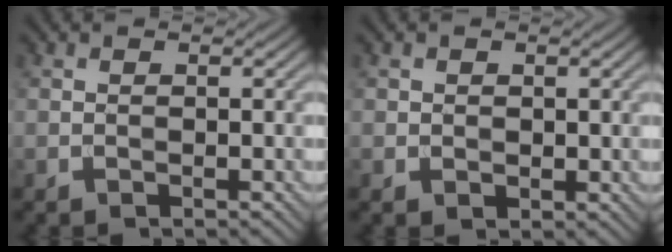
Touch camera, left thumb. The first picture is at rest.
{"total": 1.4, "force": [0.5, 1.3, 0.3], "torque": [-0.009, -0.007, 0.008]}